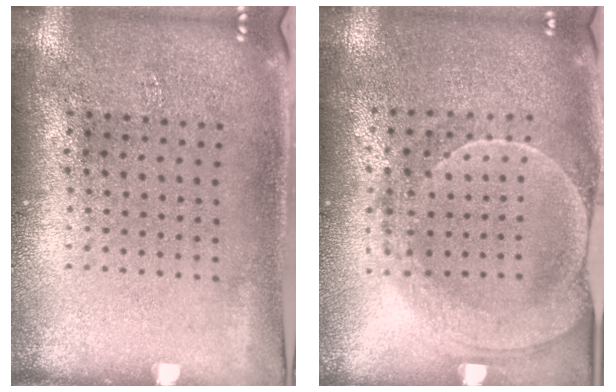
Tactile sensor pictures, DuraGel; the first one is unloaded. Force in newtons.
{"total": 1.9, "press": 1.8, "slide": 0.6}